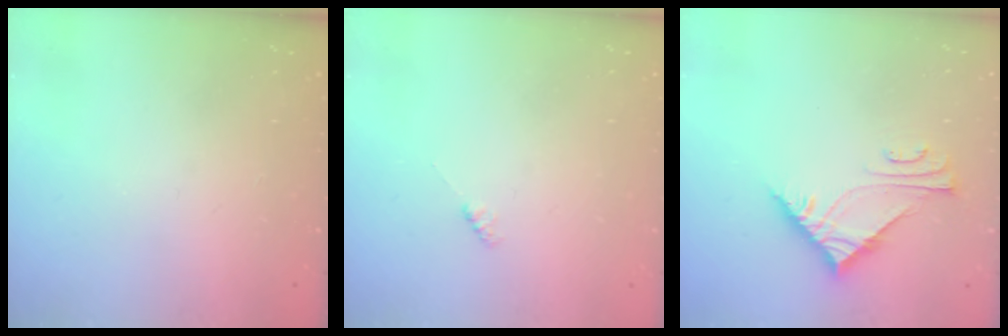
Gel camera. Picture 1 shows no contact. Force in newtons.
{"total": 1.9, "press": 1.9, "slide": 0.3}
{"total": 7.3, "press": 7.3, "slide": 0.5}